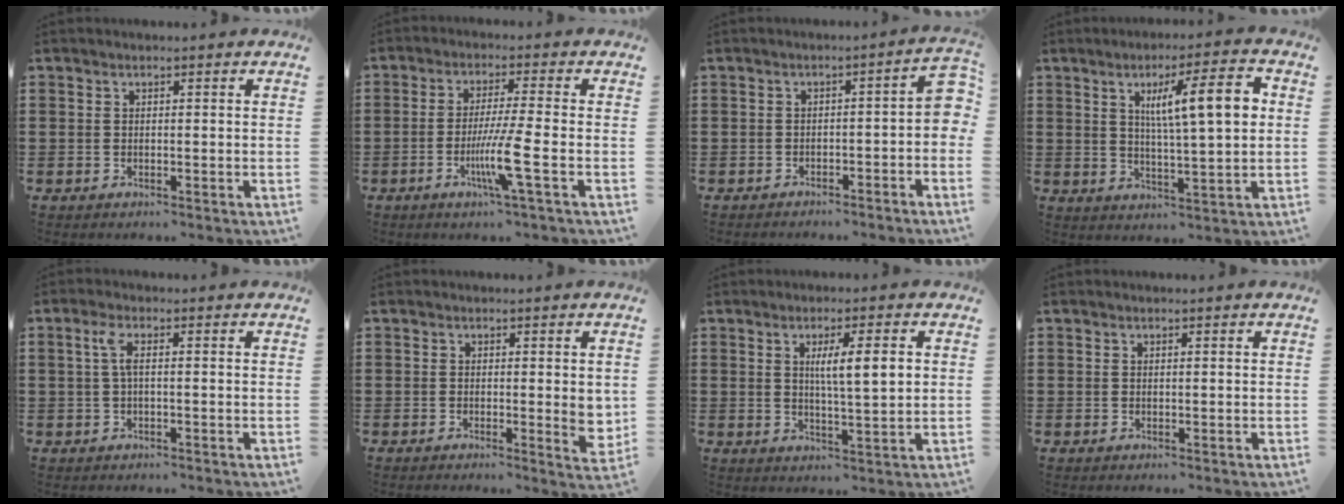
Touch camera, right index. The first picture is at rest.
{"total": 8.0, "force": [-2.8, -0.4, 7.5], "torque": [-0.146, -0.021, -0.054]}
{"total": 3.0, "force": [-1.8, 0.7, 2.3], "torque": [-0.038, 0.006, -0.036]}
{"total": 10.3, "force": [2.8, 1.9, 9.7], "torque": [-0.173, 0.001, 0.041]}
{"total": 2.8, "force": [0.2, 0.6, 2.7], "torque": [-0.062, 0.002, -0.002]}
{"total": 3.3, "force": [0.0, 1.0, 3.1], "torque": [-0.038, -0.005, -0.003]}
{"total": 5.8, "force": [1.3, 1.0, 5.5], "torque": [-0.099, 0.001, 0.017]}
{"total": 0.5, "force": [0.3, 0.5, 0.0], "torque": [-0.001, 0.004, 0.006]}